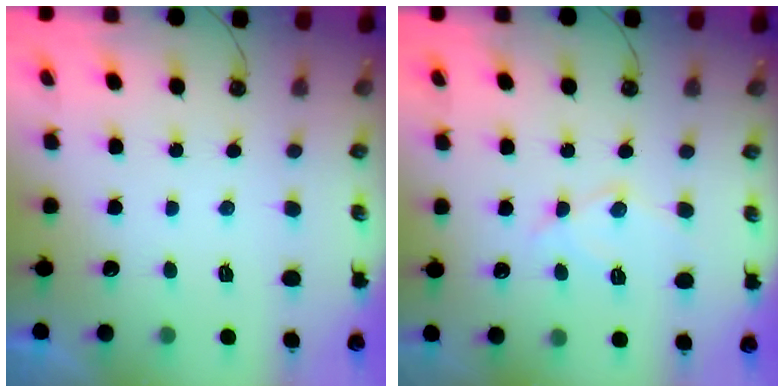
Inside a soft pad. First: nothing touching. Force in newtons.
{"total": 9.0, "press": 9.0, "slide": 0.7}